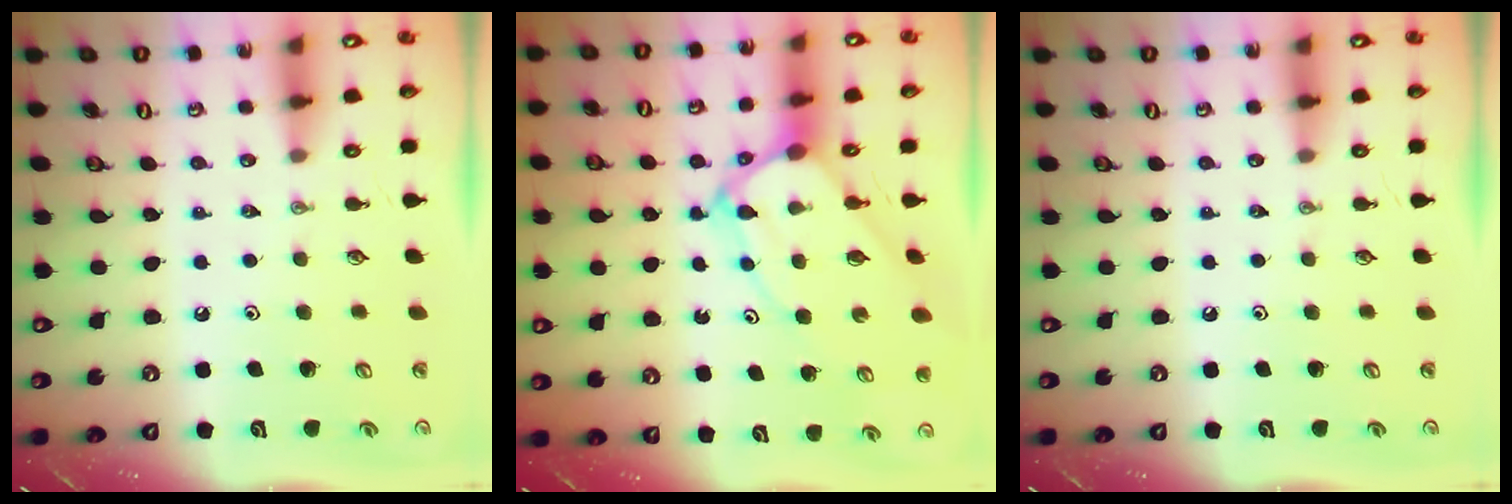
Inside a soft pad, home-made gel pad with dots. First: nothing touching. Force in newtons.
{"total": 8.8, "press": 8.8, "slide": 1.0}
{"total": 0.0}